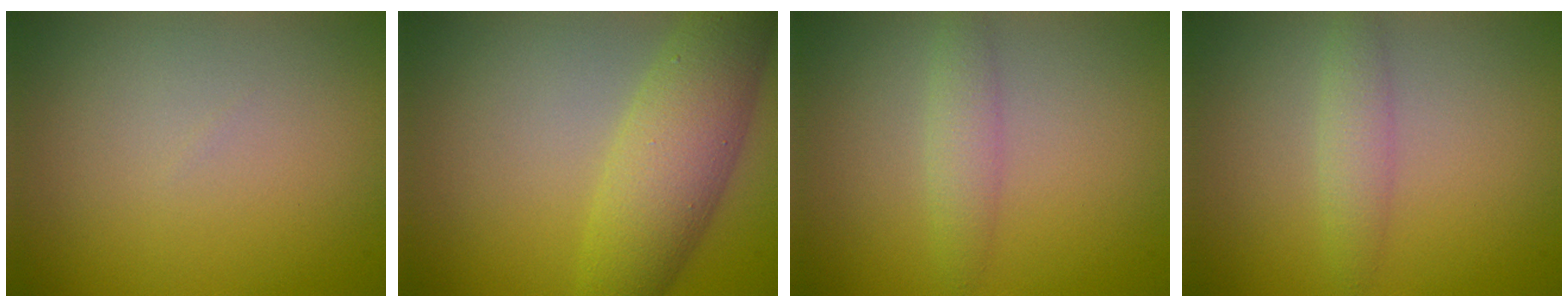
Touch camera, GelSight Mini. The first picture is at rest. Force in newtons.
{"total": 6.2, "press": 6.2, "slide": 0.2}
{"total": 1.8, "press": 1.8, "slide": 0.0}
{"total": 1.8, "press": 1.8, "slide": 0.0}